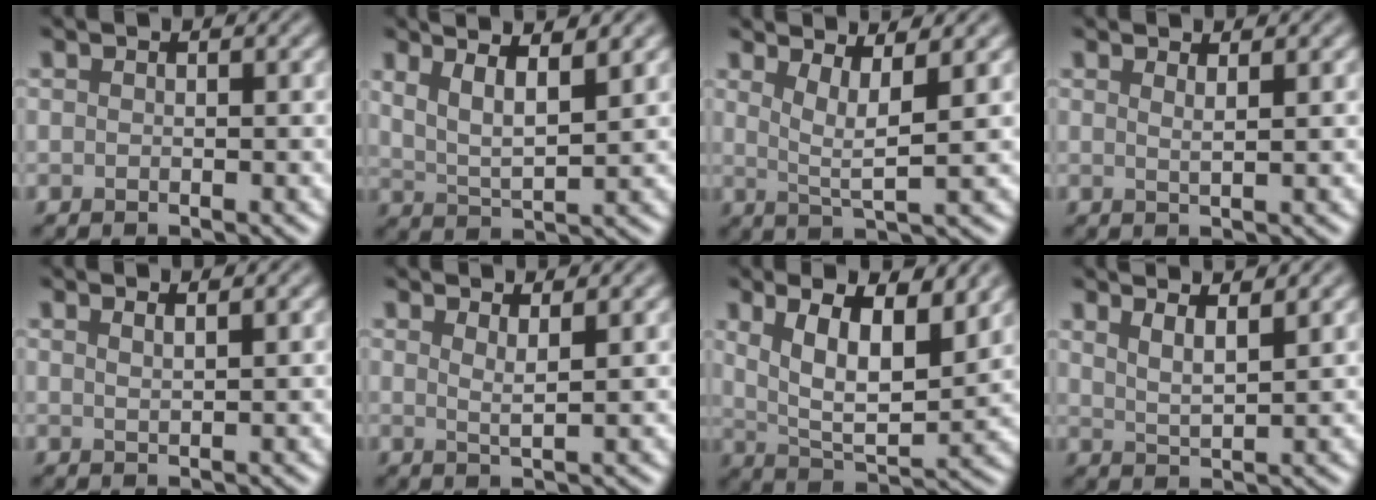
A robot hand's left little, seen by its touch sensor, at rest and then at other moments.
{"total": 4.9, "force": [3.0, 1.3, 3.6], "torque": [-0.065, 0.010, 0.046]}
{"total": 3.5, "force": [1.6, 0.7, 3.1], "torque": [-0.054, -0.008, 0.031]}
{"total": 1.3, "force": [0.9, 0.4, 0.9], "torque": [-0.005, -0.001, 0.009]}
{"total": 1.7, "force": [1.1, 0.6, 1.1], "torque": [-0.005, 0.005, 0.005]}
{"total": 1.9, "force": [1.3, 0.4, 1.4], "torque": [-0.017, -0.003, 0.017]}
{"total": 8.3, "force": [3.5, 3.4, 6.8], "torque": [-0.122, -0.005, 0.060]}
{"total": 3.5, "force": [2.7, 0.9, 2.0], "torque": [-0.023, 0.009, 0.036]}